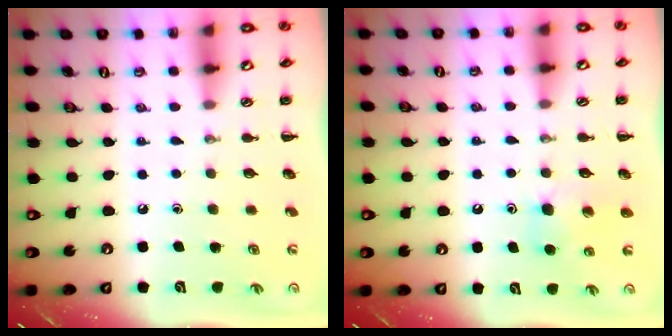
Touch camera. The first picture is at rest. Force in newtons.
{"total": 6.2, "press": 6.1, "slide": 1.5}